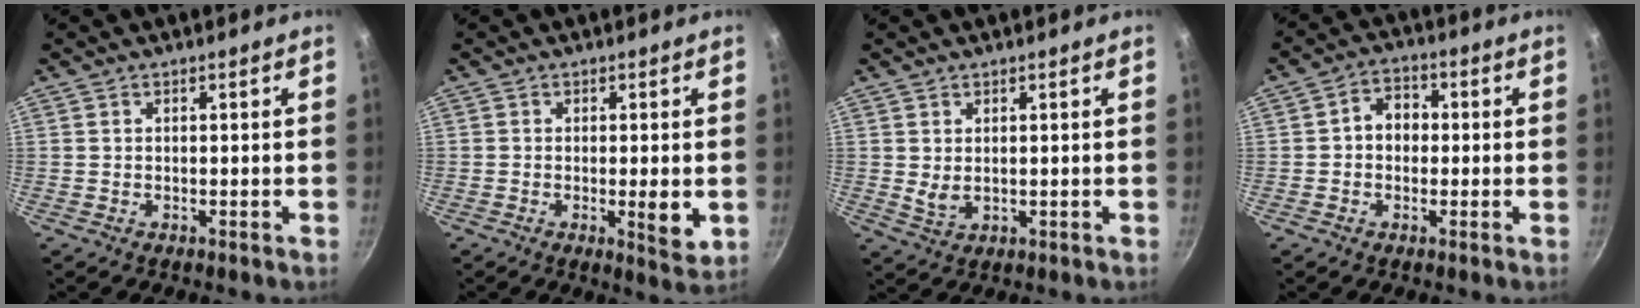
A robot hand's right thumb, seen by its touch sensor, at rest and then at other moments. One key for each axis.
{"total": 4.9, "fx": -0.7, "fy": 1.3, "fz": 4.7, "tx": -0.073, "ty": -0.011, "tz": -0.009}
{"total": 2.7, "fx": 0.7, "fy": 1.6, "fz": 2.0, "tx": -0.036, "ty": -0.009, "tz": 0.018}
{"total": 5.5, "fx": 0.0, "fy": 4.4, "fz": 3.2, "tx": -0.021, "ty": 0.013, "tz": -0.008}